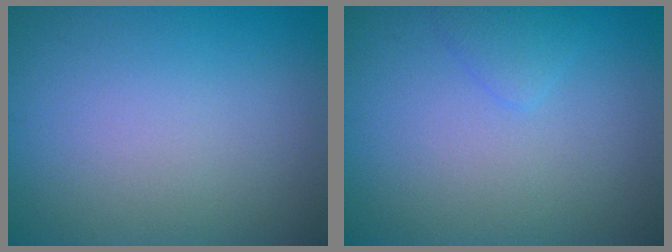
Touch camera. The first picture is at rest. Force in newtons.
{"total": 1.2, "press": 1.1, "slide": 0.1}